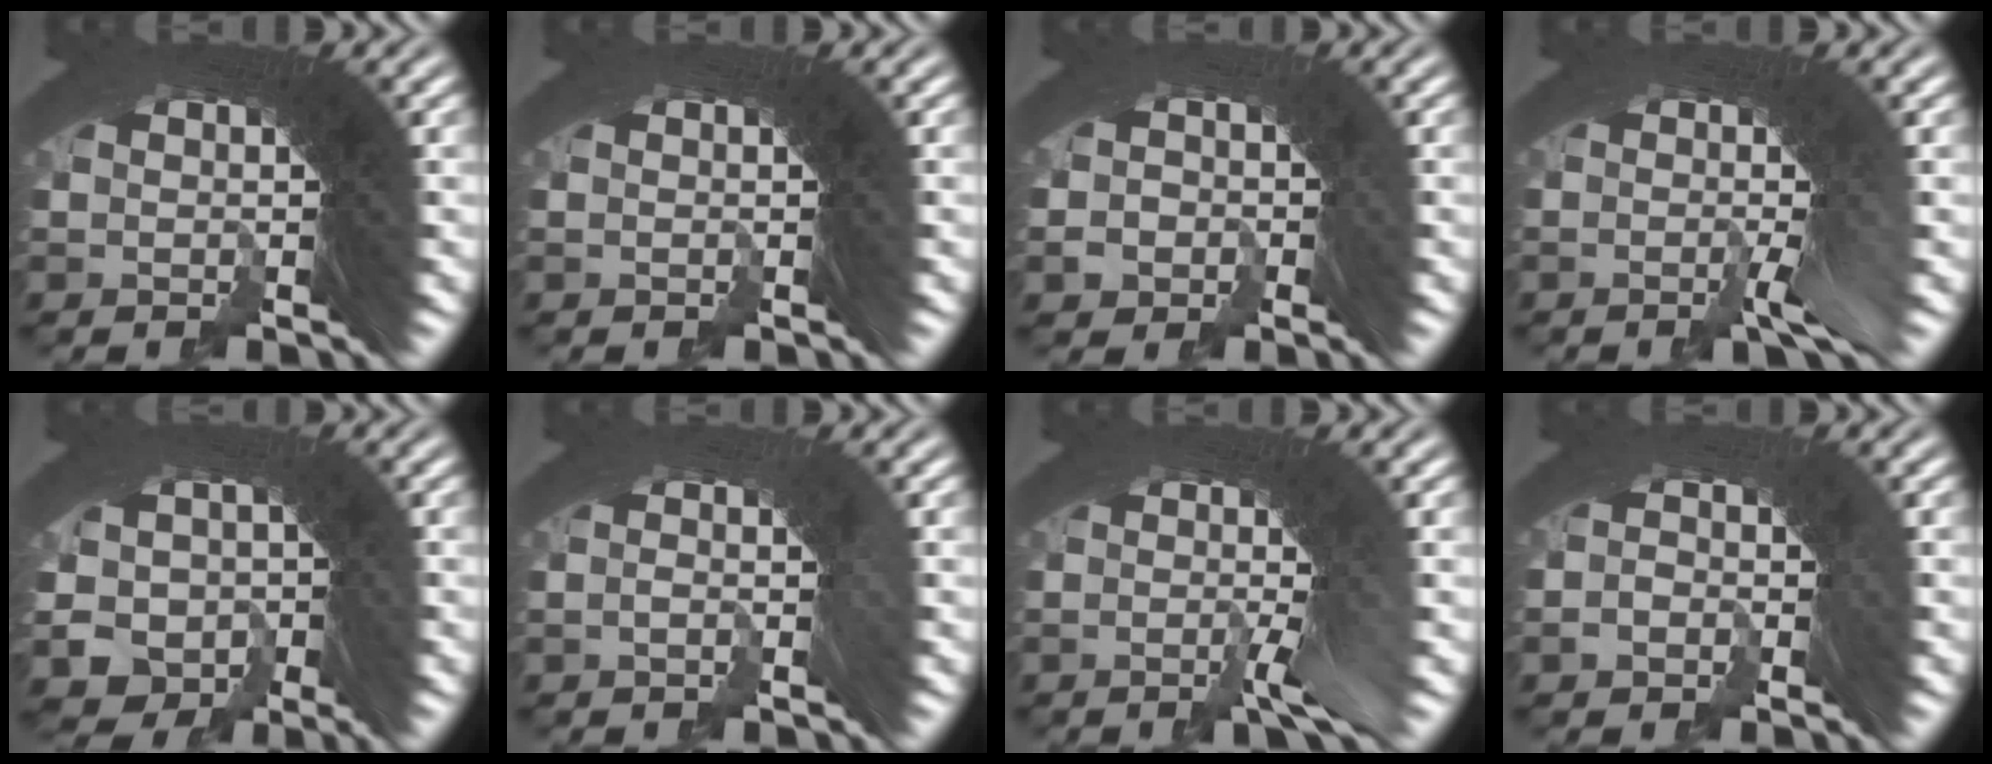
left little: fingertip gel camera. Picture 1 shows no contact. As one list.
[{"total": 0.0}, {"total": 2.2, "force": [-1.4, 1.6, -0.1], "torque": [0.005, 0.002, -0.030]}, {"total": 2.6, "force": [-1.0, -0.4, 2.4], "torque": [-0.027, 0.014, -0.026]}, {"total": 12.2, "force": [-3.4, 10.8, 4.7], "torque": [-0.138, -0.067, -0.042]}, {"total": 1.4, "force": [-1.2, -0.4, 0.6], "torque": [-0.003, 0.011, -0.023]}, {"total": 3.0, "force": [-1.2, -0.5, 2.7], "torque": [-0.030, 0.013, -0.028]}, {"total": 1.6, "force": [-1.5, -0.1, -0.3], "torque": [0.023, 0.014, -0.035]}]